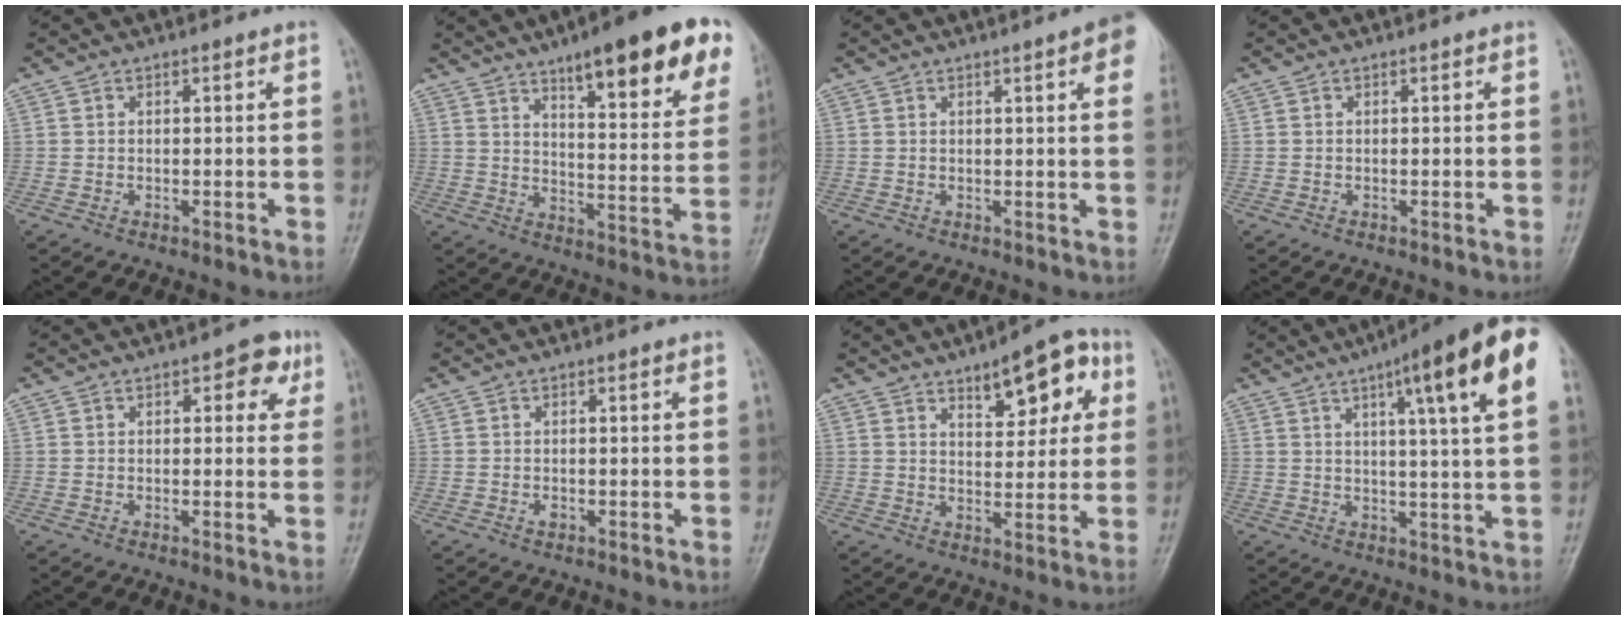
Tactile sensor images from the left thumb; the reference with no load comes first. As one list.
[{"total": 22.4, "force": [13.3, 5.5, 17.2], "torque": [-0.201, -0.046, 0.184]}, {"total": 7.2, "force": [3.2, 1.0, 6.3], "torque": [-0.063, 0.003, 0.032]}, {"total": 0.0}, {"total": 5.0, "force": [2.1, 2.7, 3.7], "torque": [-0.013, -0.001, 0.015]}, {"total": 0.9, "force": [-0.2, 0.6, 0.6], "torque": [-0.006, 0.000, -0.003]}, {"total": 11.4, "force": [5.5, 5.0, 8.7], "torque": [-0.083, -0.012, 0.074]}, {"total": 17.2, "force": [7.8, 1.8, 15.2], "torque": [-0.206, -0.010, 0.097]}]